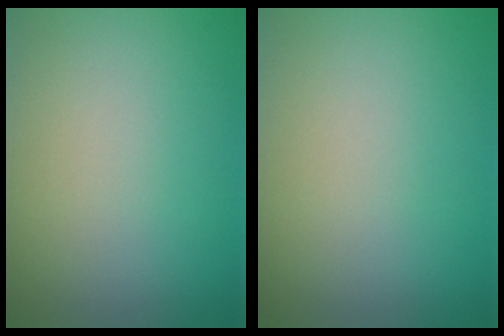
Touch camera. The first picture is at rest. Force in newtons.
{"total": 0.0}